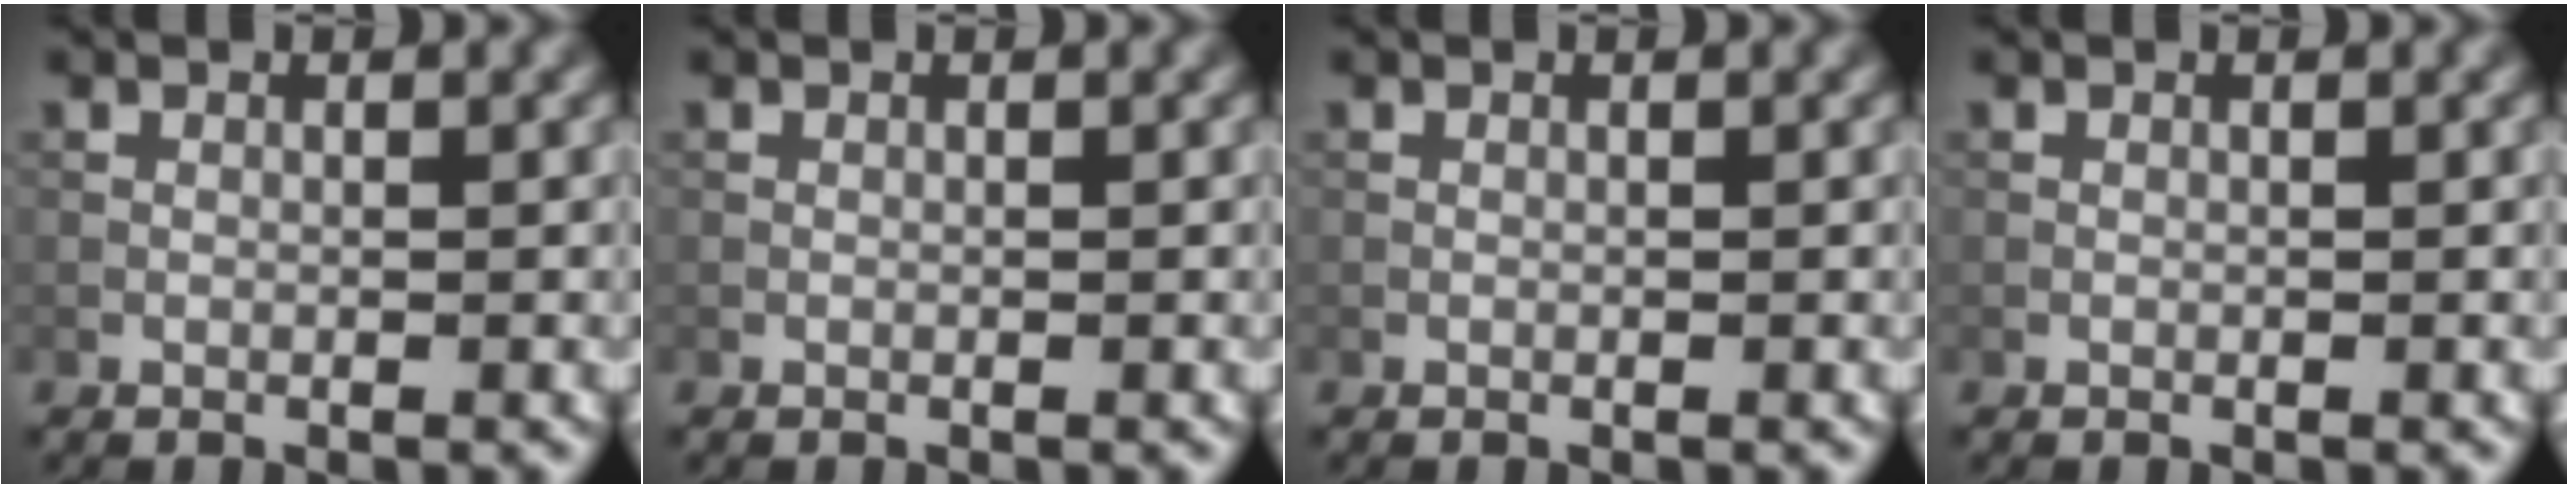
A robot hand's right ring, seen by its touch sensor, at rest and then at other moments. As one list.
[{"total": 0.0}, {"total": 0.0}, {"total": 0.0}]